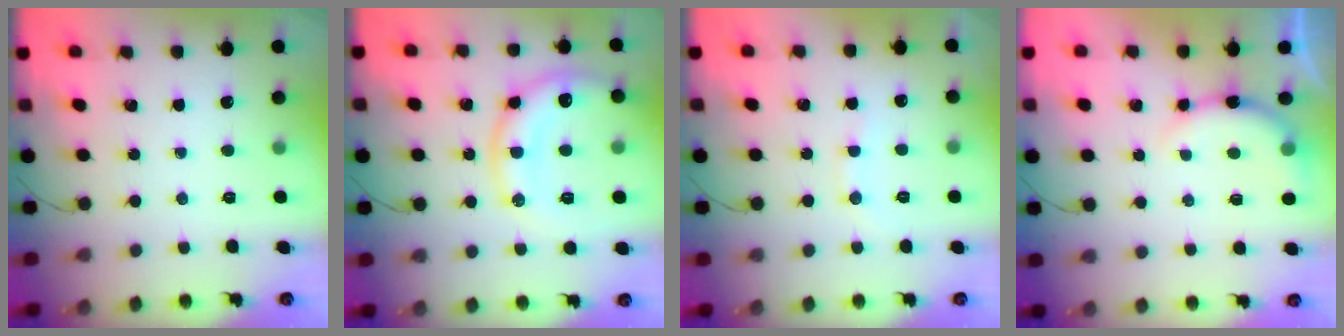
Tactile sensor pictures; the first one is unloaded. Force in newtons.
{"total": 14.0, "press": 13.9, "slide": 1.6}
{"total": 7.3, "press": 7.2, "slide": 1.4}
{"total": 7.9, "press": 7.8, "slide": 1.0}